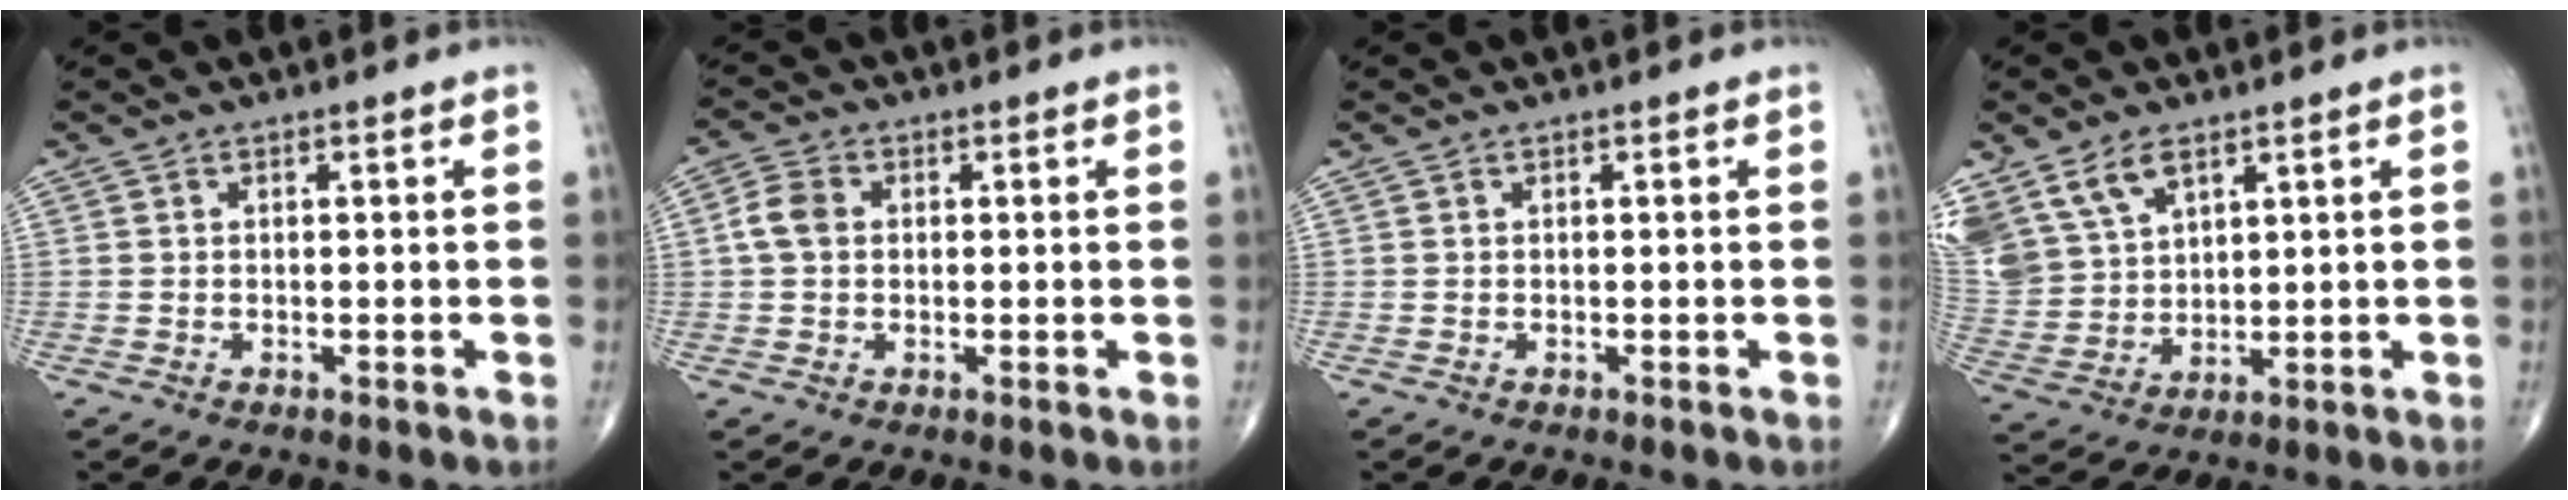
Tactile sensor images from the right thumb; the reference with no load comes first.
{"total": 4.3, "force": [0.4, 3.3, 2.7], "torque": [-0.054, 0.011, 0.002]}
{"total": 0.0}
{"total": 13.1, "force": [7.8, 7.9, 7.0], "torque": [-0.150, -0.012, 0.170]}